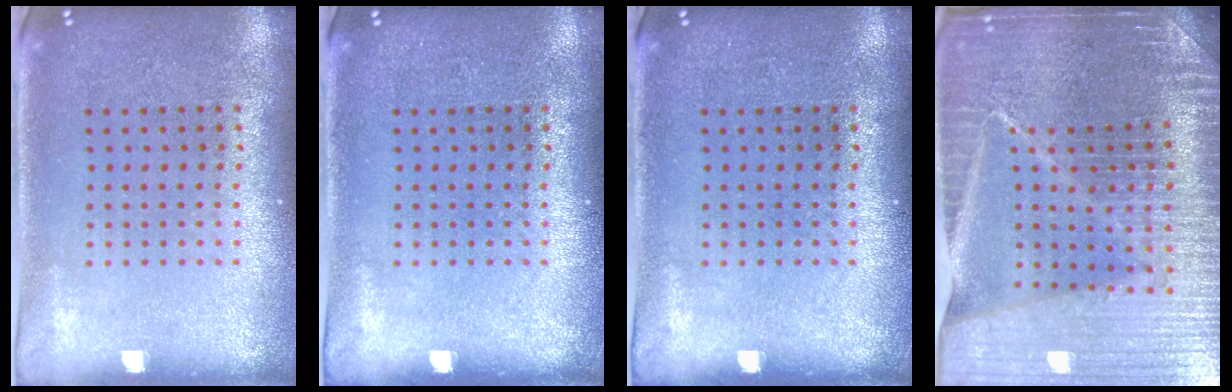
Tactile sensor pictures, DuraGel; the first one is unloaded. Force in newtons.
{"total": 0.0}
{"total": 0.0}
{"total": 5.5, "press": 5.0, "slide": 2.3}